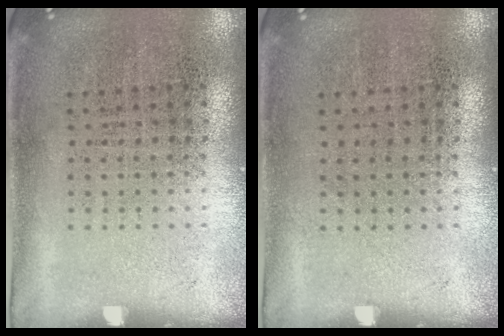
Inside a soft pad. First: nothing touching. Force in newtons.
{"total": 0.0}